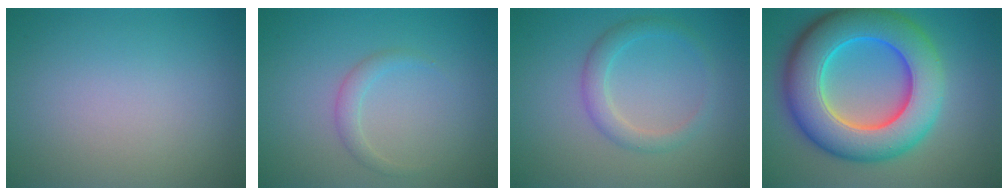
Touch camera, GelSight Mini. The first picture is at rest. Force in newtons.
{"total": 1.4, "press": 1.4, "slide": 0.1}
{"total": 2.3, "press": 2.3, "slide": 0.0}
{"total": 11.9, "press": 11.9, "slide": 0.4}